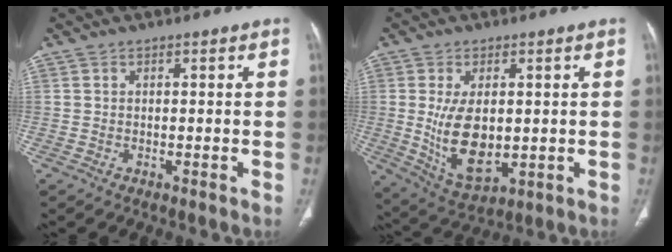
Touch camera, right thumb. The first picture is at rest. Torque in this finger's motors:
{"motor_torque": [-0.45, 1.05, 1.06, 0.35, 0.33]}